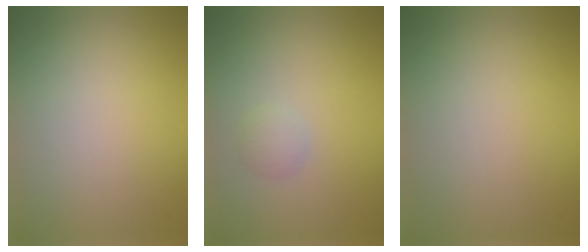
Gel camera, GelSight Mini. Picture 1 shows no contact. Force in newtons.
{"total": 1.2, "press": 1.2, "slide": 0.1}
{"total": 0.0}